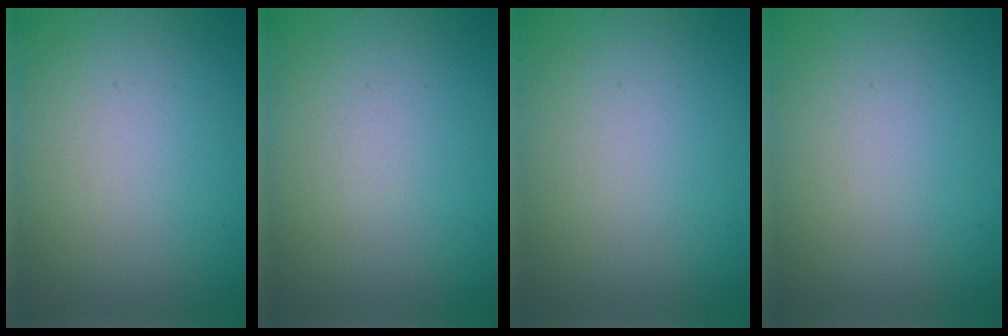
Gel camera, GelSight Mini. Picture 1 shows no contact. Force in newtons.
{"total": 0.0}
{"total": 0.0}
{"total": 0.0}